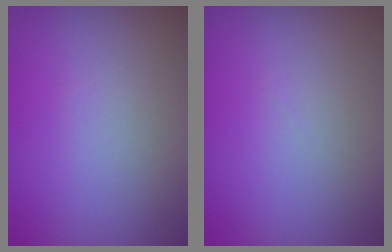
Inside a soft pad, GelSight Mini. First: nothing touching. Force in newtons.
{"total": 0.0}